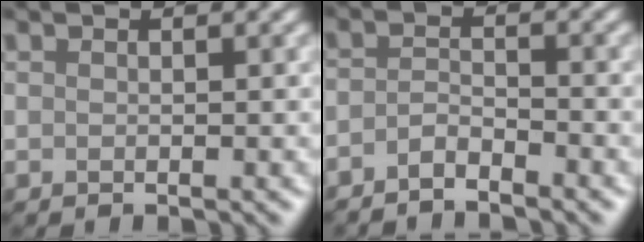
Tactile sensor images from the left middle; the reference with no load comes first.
{"total": 1.9, "force": [-1.8, 0.2, 0.7], "torque": [-0.020, 0.008, -0.037]}